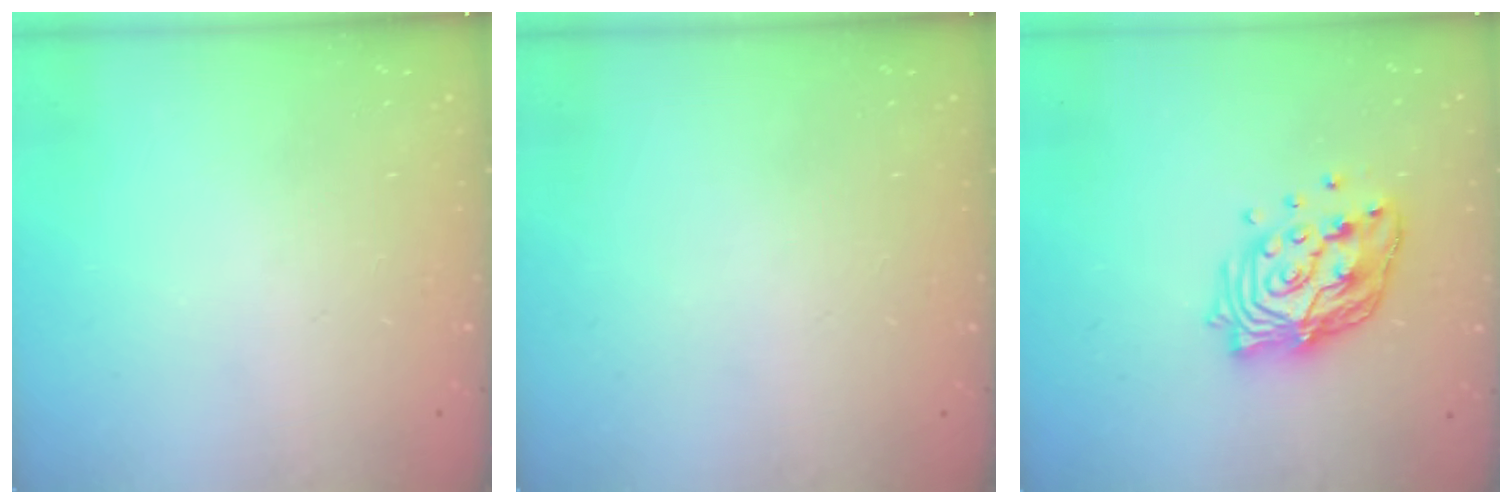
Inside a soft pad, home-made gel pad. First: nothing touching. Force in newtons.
{"total": 0.0}
{"total": 15.6, "press": 15.6, "slide": 1.3}